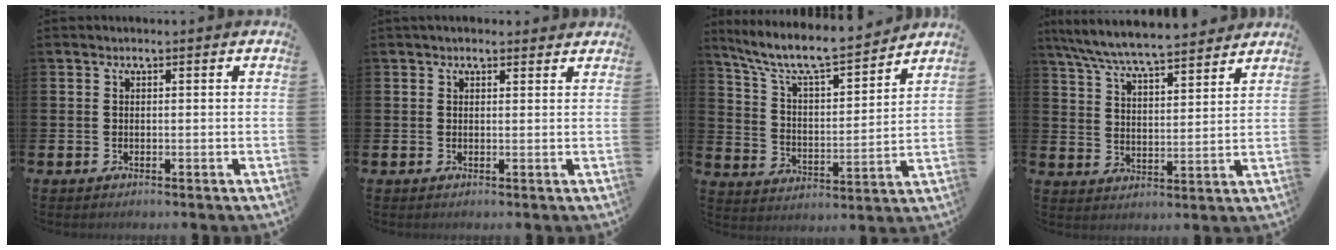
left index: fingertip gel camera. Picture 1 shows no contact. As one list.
[{"total": 1.3, "force": [1.2, 0.6, 0.3], "torque": [-0.001, 0.003, 0.020]}, {"total": 9.2, "force": [8.3, 1.5, 3.6], "torque": [-0.112, -0.054, 0.142]}, {"total": 7.5, "force": [7.2, 0.4, 2.0], "torque": [-0.072, -0.043, 0.129]}]